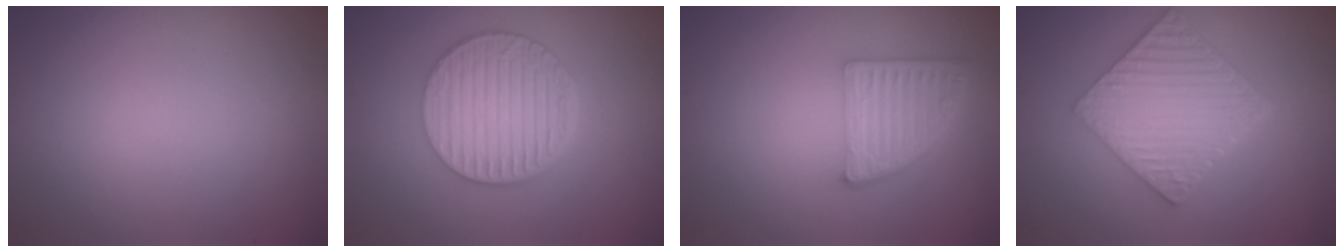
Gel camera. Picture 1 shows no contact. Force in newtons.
{"total": 6.5, "press": 4.7, "slide": 4.4}
{"total": 4.8, "press": 3.5, "slide": 3.3}
{"total": 6.6, "press": 4.7, "slide": 4.6}